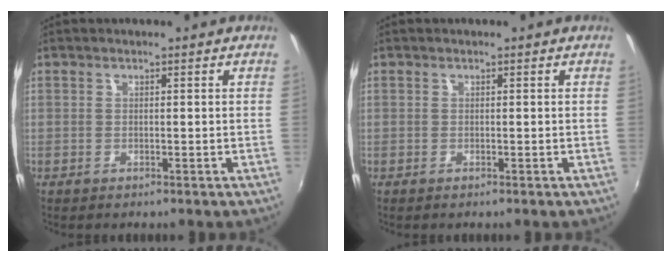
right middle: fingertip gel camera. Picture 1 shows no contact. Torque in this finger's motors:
{"motor_torque": [-0.11, 0.12, 0.03, 0.00]}